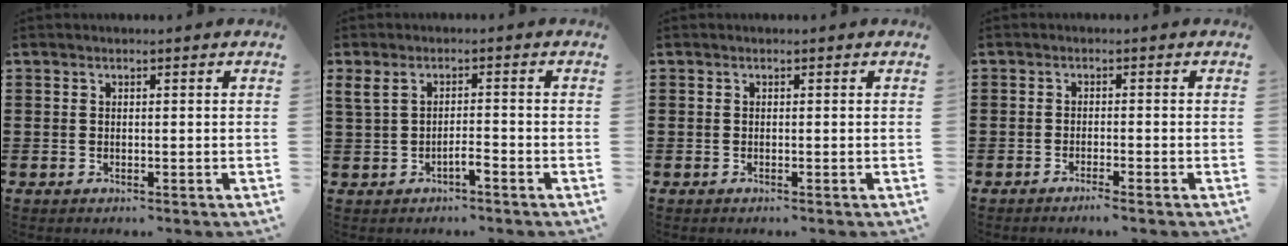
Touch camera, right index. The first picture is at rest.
{"total": 2.7, "force": [-1.1, 0.9, 2.3], "torque": [-0.044, 0.005, -0.022]}
{"total": 0.0}
{"total": 1.4, "force": [-1.2, -0.2, 0.7], "torque": [-0.012, -0.001, -0.023]}